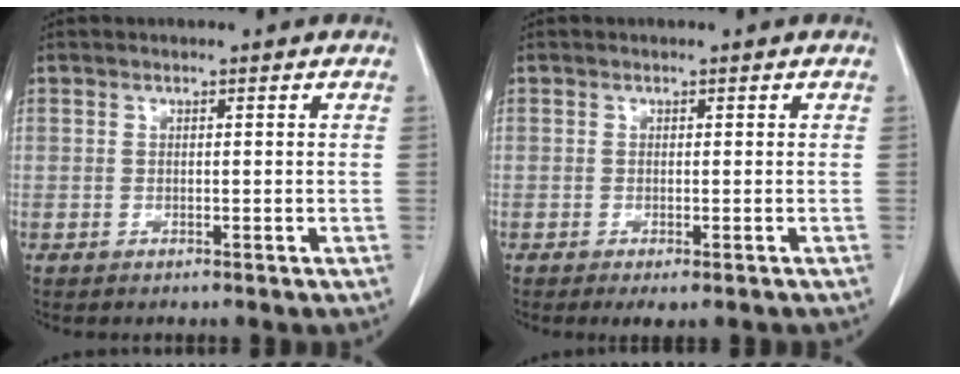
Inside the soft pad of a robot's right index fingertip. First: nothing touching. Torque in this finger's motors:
{"motor_torque": [0.28, -0.30, 0.14, 0.04]}